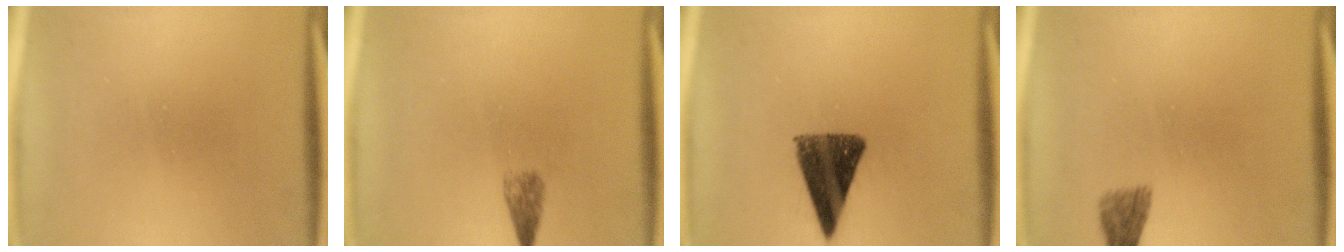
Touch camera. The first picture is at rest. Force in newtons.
{"total": 1.4}
{"total": 11.1}
{"total": 1.9}